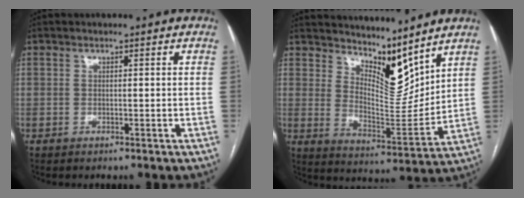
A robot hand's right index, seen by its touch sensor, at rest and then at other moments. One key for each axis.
{"total": 10.1, "fx": 8.7, "fy": 2.3, "fz": 4.6, "tx": -0.076, "ty": -0.023, "tz": 0.159}